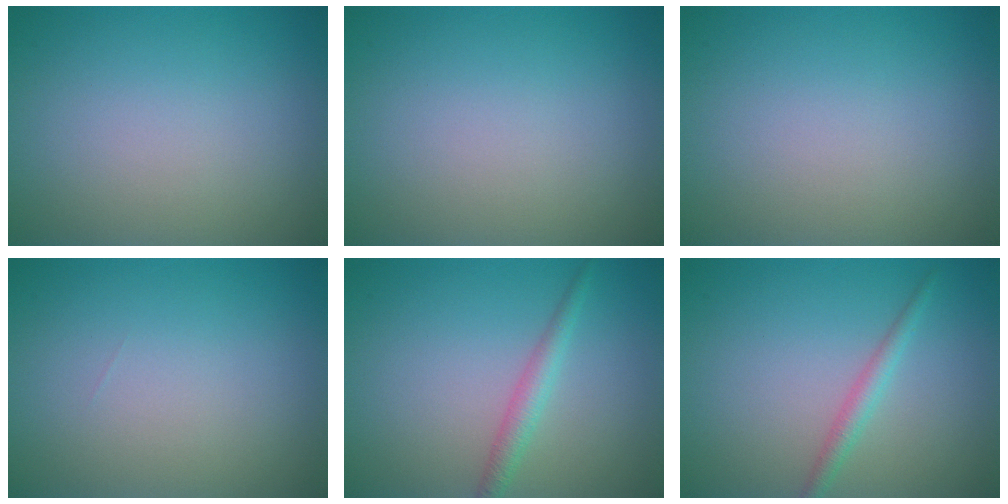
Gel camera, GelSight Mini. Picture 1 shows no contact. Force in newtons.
{"total": 0.0}
{"total": 0.0}
{"total": 0.0}
{"total": 1.9, "press": 1.9, "slide": 0.1}
{"total": 1.6, "press": 1.6, "slide": 0.0}